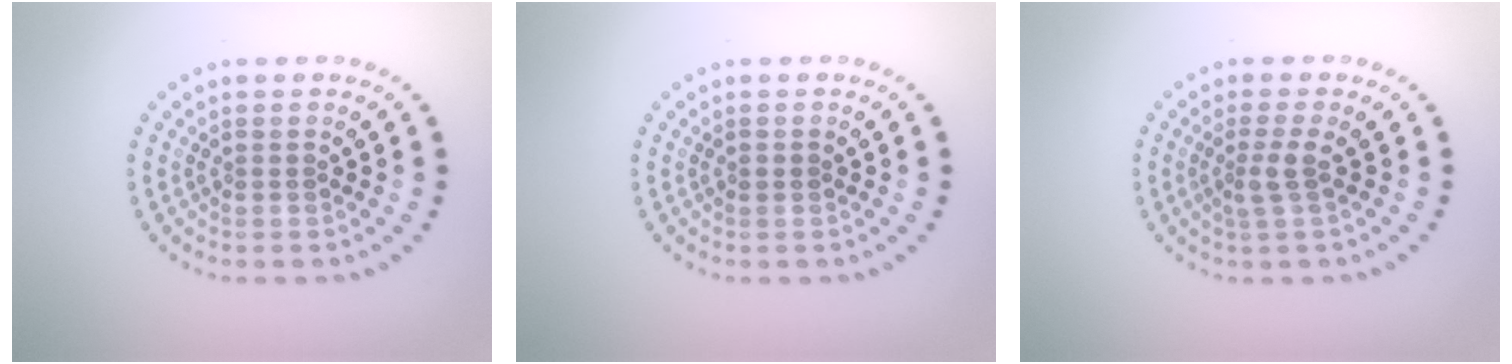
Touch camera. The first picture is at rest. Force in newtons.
{"total": 0.5, "press": 0.5, "slide": 0.1}
{"total": 1.9, "press": 1.4, "slide": 1.2}